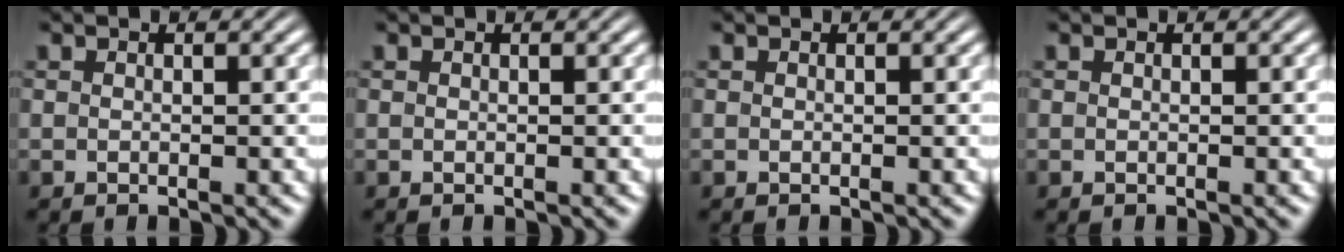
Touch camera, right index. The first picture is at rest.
{"total": 0.0}
{"total": 0.0}
{"total": 0.0}